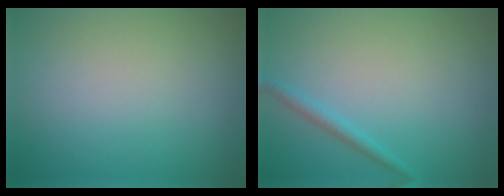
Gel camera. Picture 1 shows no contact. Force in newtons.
{"total": 1.3, "press": 1.3, "slide": 0.1}